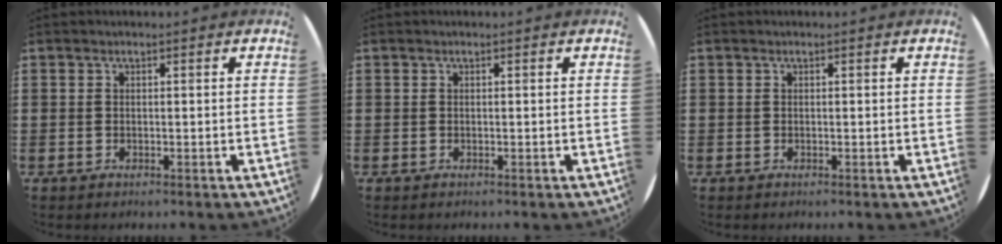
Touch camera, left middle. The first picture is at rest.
{"total": 0.0}
{"total": 0.0}